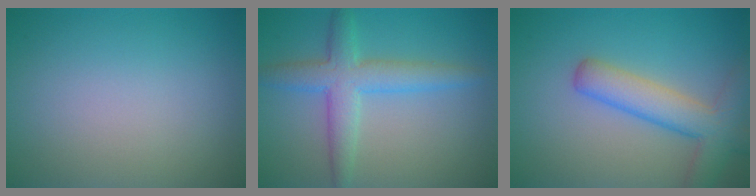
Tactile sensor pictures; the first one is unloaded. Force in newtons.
{"total": 4.5, "press": 4.5, "slide": 0.2}
{"total": 5.3, "press": 5.3, "slide": 0.4}